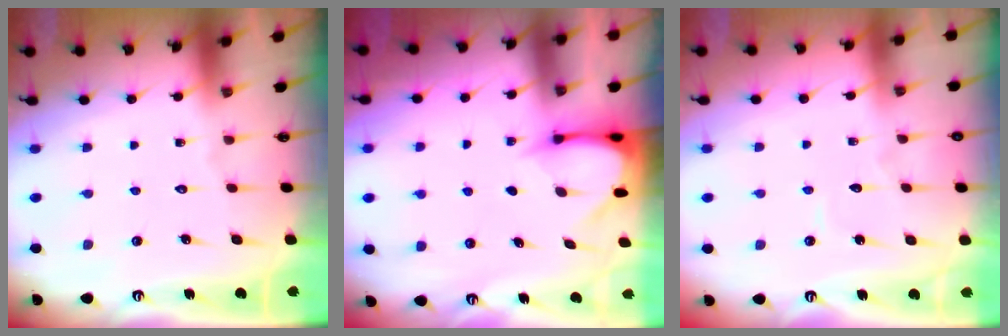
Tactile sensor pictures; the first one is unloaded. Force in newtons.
{"total": 3.7, "press": 3.7, "slide": 0.3}
{"total": 3.5, "press": 3.5, "slide": 0.1}